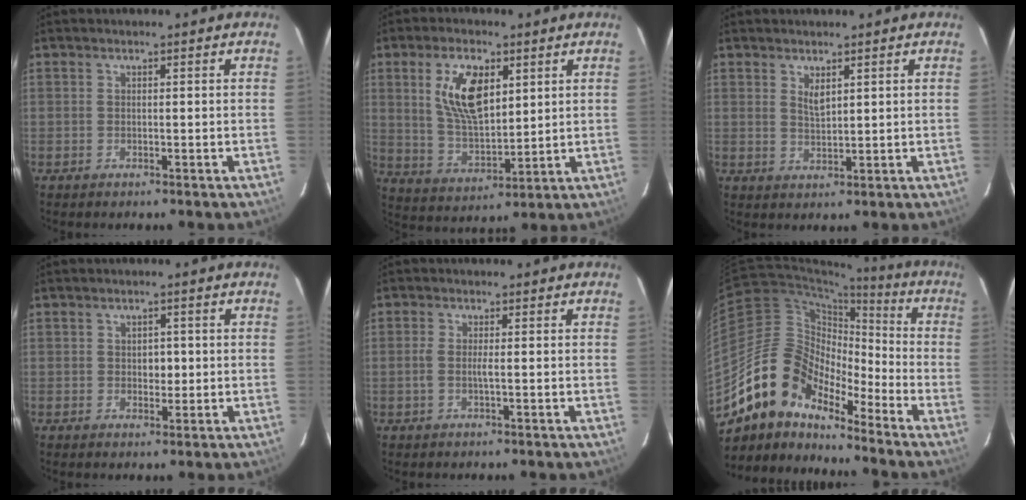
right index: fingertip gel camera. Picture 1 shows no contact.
{"total": 11.9, "force": [4.3, 5.7, 9.5], "torque": [-0.176, 0.005, 0.093]}
{"total": 2.6, "force": [1.5, 0.8, 1.9], "torque": [-0.033, -0.004, 0.029]}
{"total": 2.3, "force": [0.1, 1.8, 1.4], "torque": [-0.017, 0.004, 0.003]}
{"total": 1.8, "force": [-0.4, -0.1, 1.7], "torque": [-0.036, -0.002, -0.009]}
{"total": 14.6, "force": [-12.0, 6.4, 5.3], "torque": [-0.095, 0.021, -0.234]}